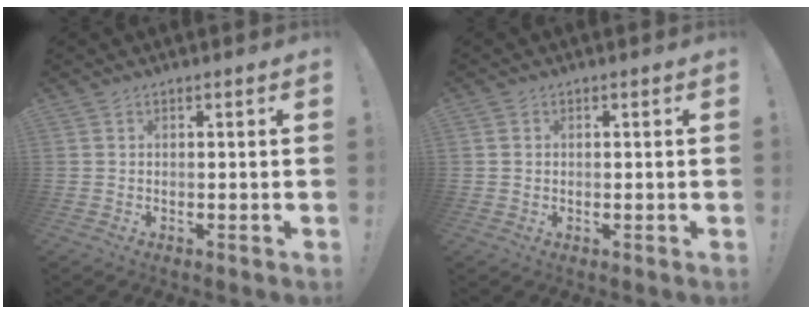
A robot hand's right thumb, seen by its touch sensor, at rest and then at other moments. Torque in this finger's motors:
{"motor_torque": [0.15, -0.19, -0.12, 0.36, 0.03]}